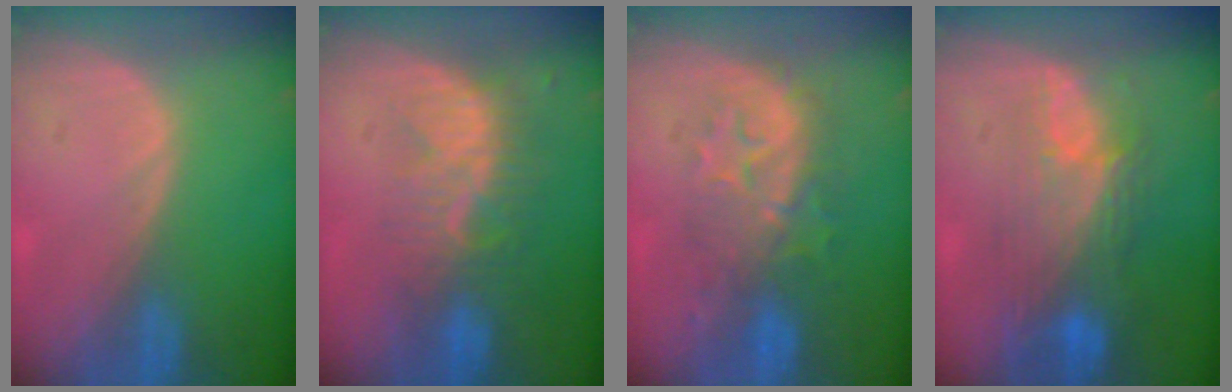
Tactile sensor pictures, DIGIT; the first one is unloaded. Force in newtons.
{"total": 8.1, "press": 7.4, "slide": 3.5}
{"total": 8.4, "press": 8.3, "slide": 1.3}
{"total": 9.8, "press": 8.3, "slide": 5.1}